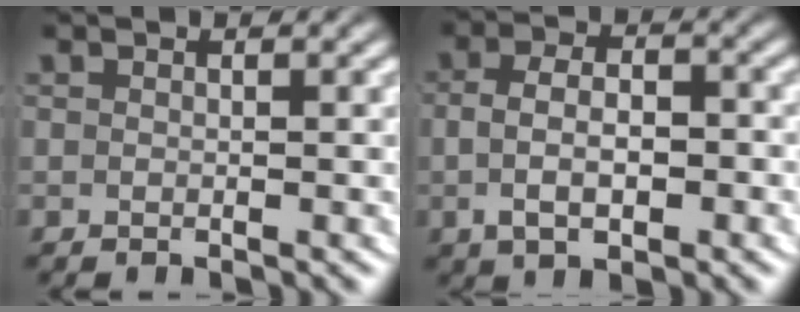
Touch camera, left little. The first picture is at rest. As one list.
[{"total": 4.4, "force": [-0.9, 2.3, 3.6], "torque": [-0.053, 0.000, -0.013]}]